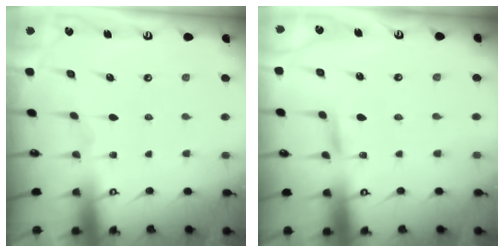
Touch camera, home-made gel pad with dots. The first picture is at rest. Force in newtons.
{"total": 2.4, "press": 2.4, "slide": 0.1}